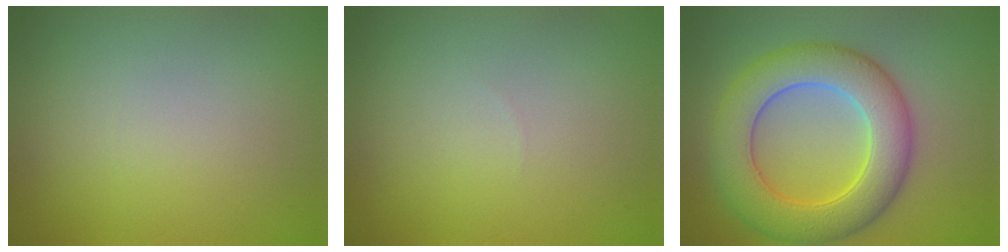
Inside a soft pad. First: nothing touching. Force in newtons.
{"total": 0.0}
{"total": 8.7, "press": 8.7, "slide": 0.2}